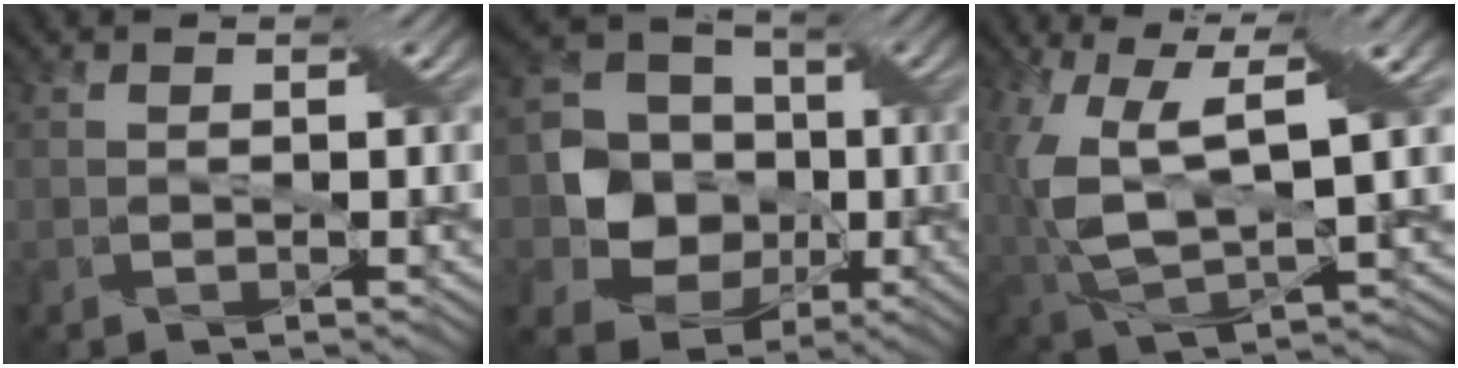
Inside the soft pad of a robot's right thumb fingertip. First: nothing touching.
{"total": 9.4, "force": [-0.9, 8.5, 4.0], "torque": [-0.102, -0.002, -0.030]}
{"total": 11.8, "force": [2.9, 5.9, 9.8], "torque": [-0.232, -0.011, 0.063]}